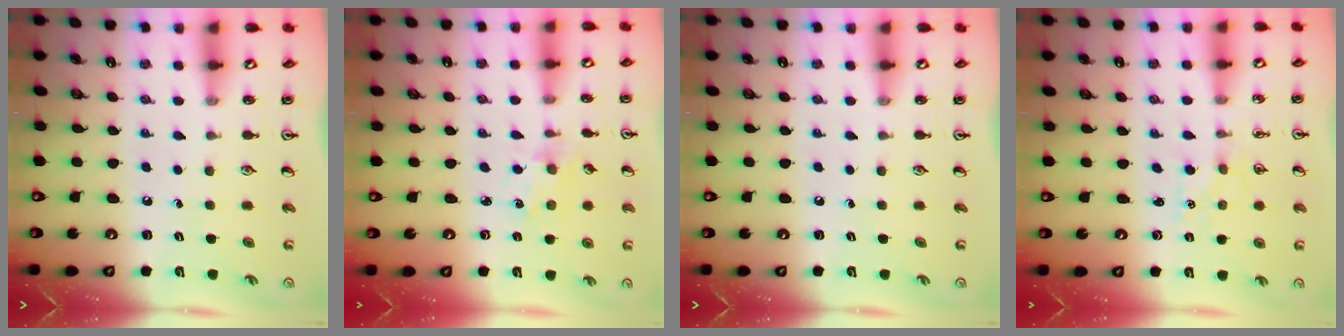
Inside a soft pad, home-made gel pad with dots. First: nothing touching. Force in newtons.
{"total": 1.6, "press": 1.5, "slide": 0.3}
{"total": 0.0}
{"total": 2.3, "press": 2.3, "slide": 0.3}